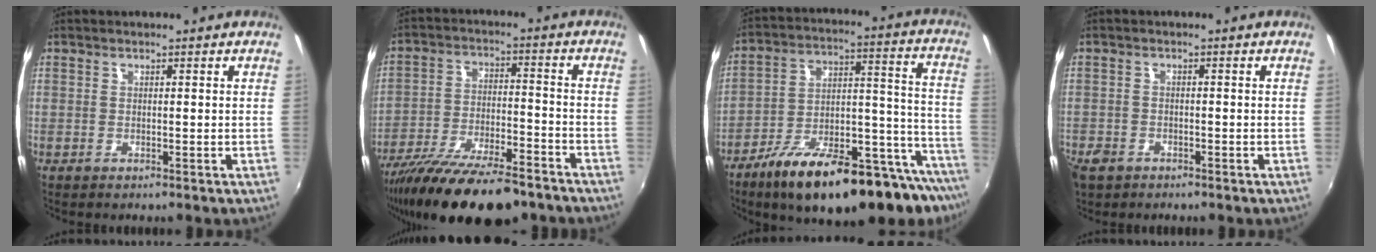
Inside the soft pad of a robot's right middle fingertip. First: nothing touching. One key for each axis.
{"total": 20.7, "fx": -16.2, "fy": 5.3, "fz": 11.7, "tx": -0.220, "ty": -0.046, "tz": -0.257}
{"total": 27.7, "fx": -20.0, "fy": 5.9, "fz": 18.2, "tx": -0.226, "ty": -0.018, "tz": -0.299}
{"total": 4.6, "fx": -3.0, "fy": 3.0, "fz": 1.7, "tx": -0.050, "ty": -0.009, "tz": -0.053}